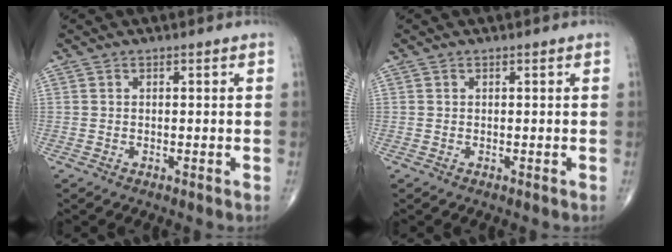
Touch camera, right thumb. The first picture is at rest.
{"total": 0.0}